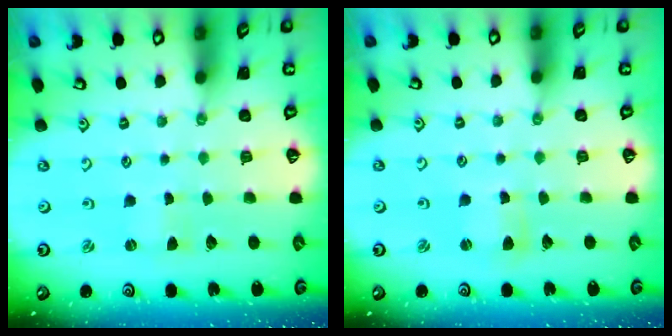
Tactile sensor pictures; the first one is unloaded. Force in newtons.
{"total": 2.1, "press": 2.1, "slide": 0.3}